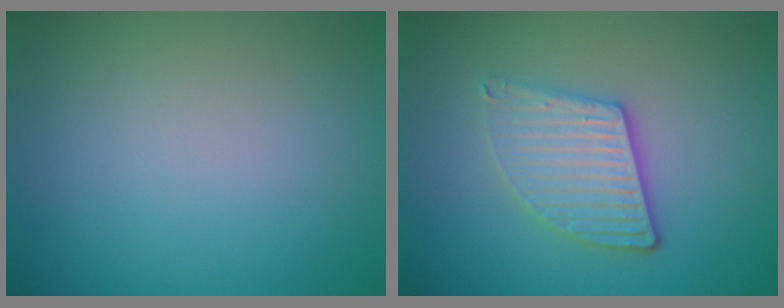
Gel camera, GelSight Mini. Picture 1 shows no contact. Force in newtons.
{"total": 3.8, "press": 3.2, "slide": 2.0}